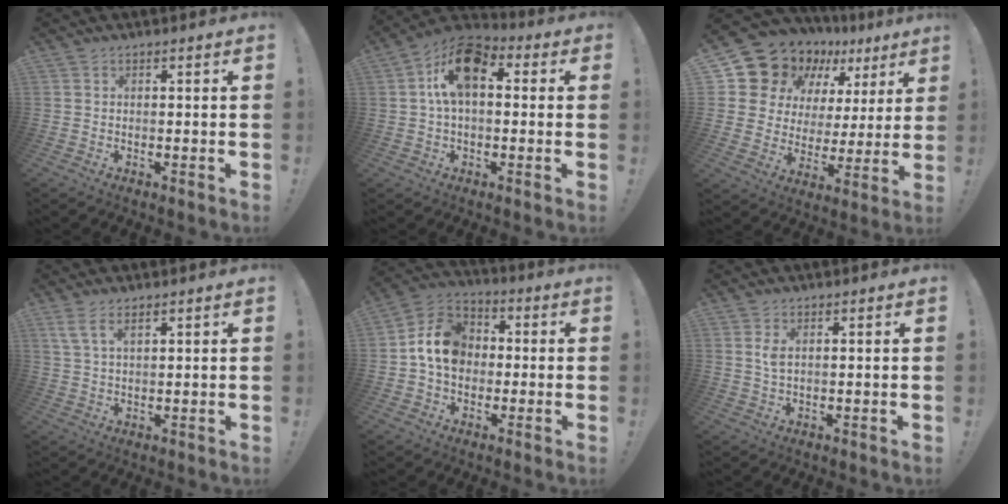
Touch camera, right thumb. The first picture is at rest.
{"total": 13.6, "force": [3.4, 8.2, 10.3], "torque": [-0.176, 0.011, 0.065]}
{"total": 14.2, "force": [10.7, 8.2, 4.2], "torque": [-0.083, -0.085, 0.211]}
{"total": 4.7, "force": [2.7, 1.9, 3.4], "torque": [-0.066, -0.004, 0.052]}
{"total": 13.0, "force": [0.6, 10.6, 7.5], "torque": [-0.108, 0.021, 0.020]}
{"total": 2.5, "force": [0.8, 0.6, 2.3], "torque": [-0.039, 0.001, 0.011]}